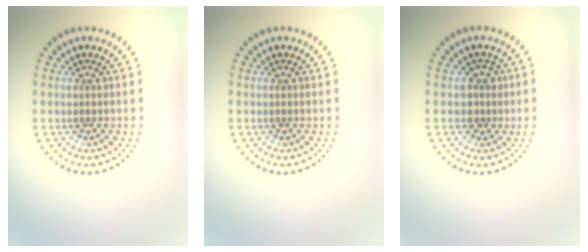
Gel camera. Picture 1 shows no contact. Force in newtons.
{"total": 0.0}
{"total": 1.8, "press": 1.5, "slide": 1.0}